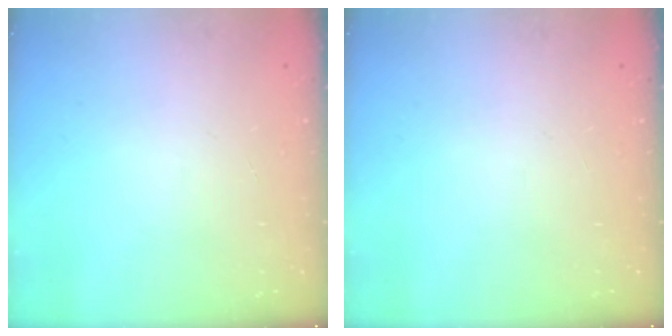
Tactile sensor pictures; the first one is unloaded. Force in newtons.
{"total": 0.0}